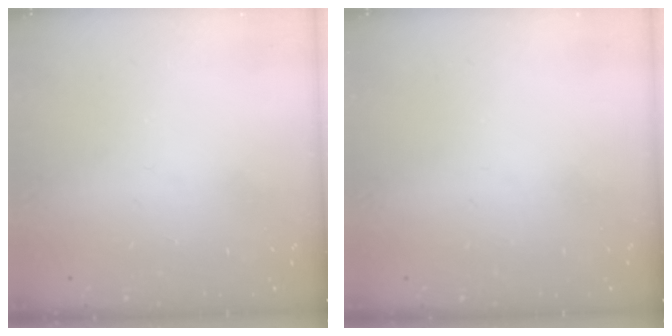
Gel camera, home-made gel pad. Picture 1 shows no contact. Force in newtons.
{"total": 0.0}